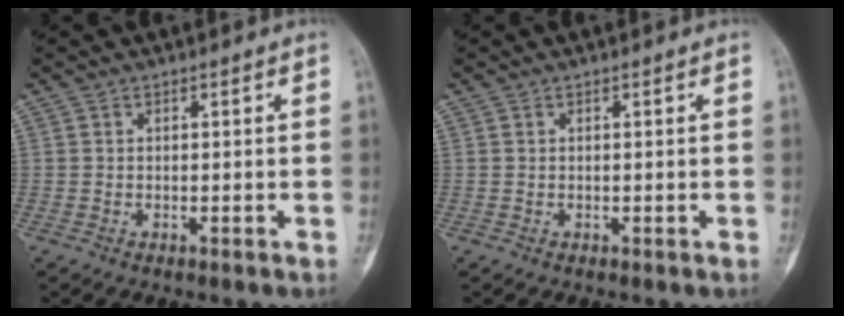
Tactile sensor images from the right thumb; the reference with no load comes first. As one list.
[{"total": 0.0}]